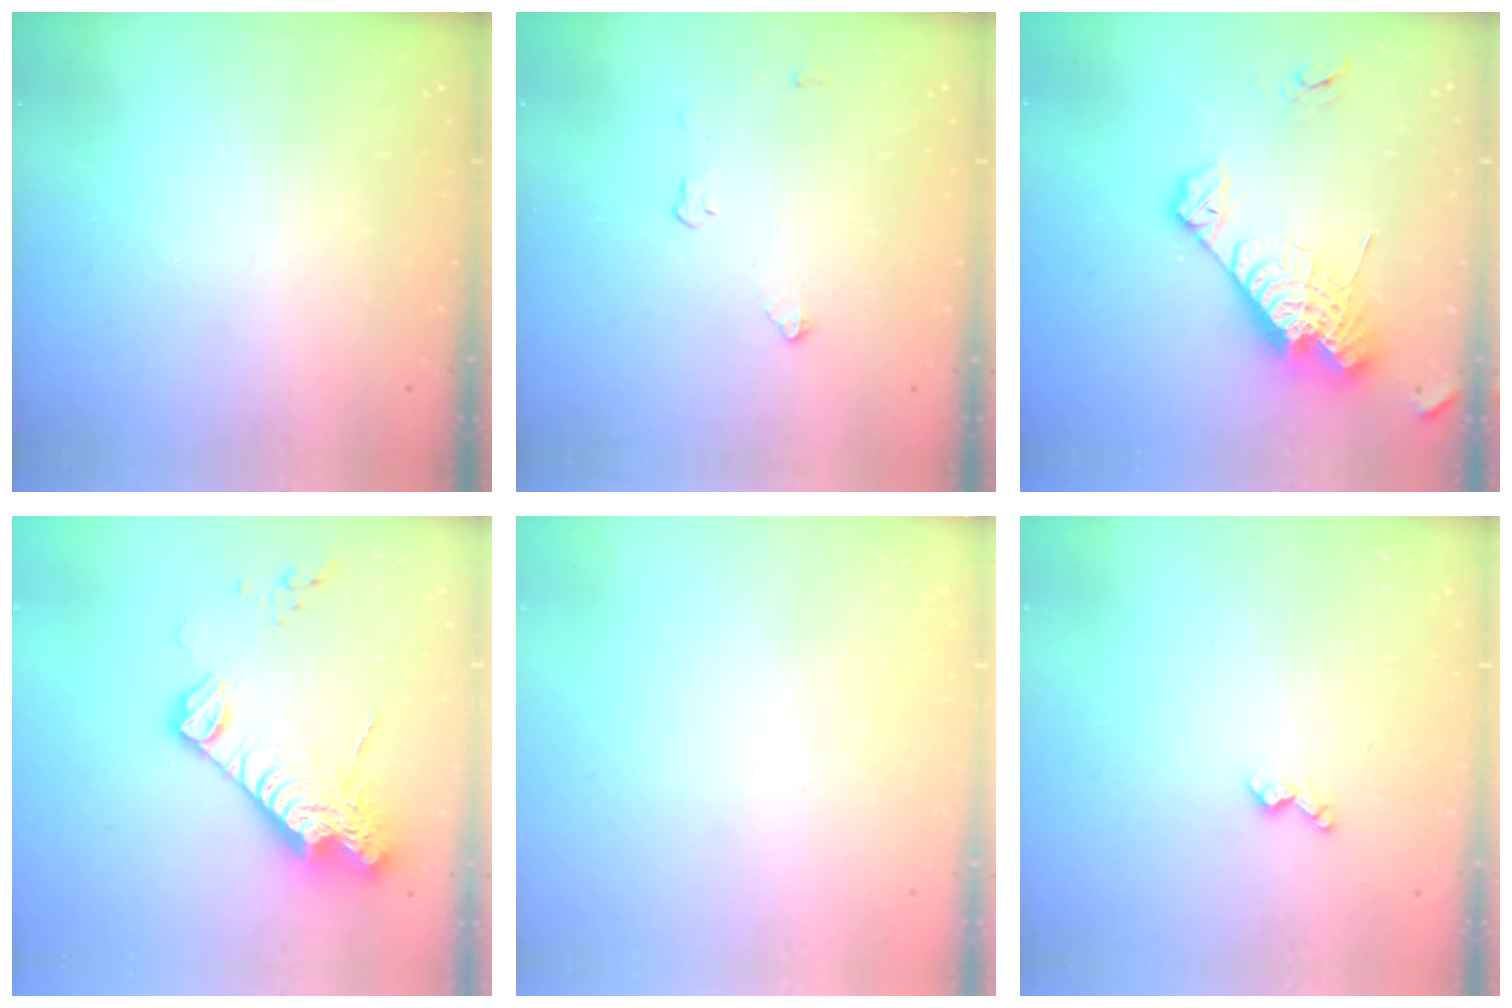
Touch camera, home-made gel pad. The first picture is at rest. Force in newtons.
{"total": 2.9, "press": 2.9, "slide": 0.5}
{"total": 18.7, "press": 18.6, "slide": 1.4}
{"total": 15.2, "press": 15.2, "slide": 1.3}
{"total": 0.0}
{"total": 3.1, "press": 3.1, "slide": 0.4}